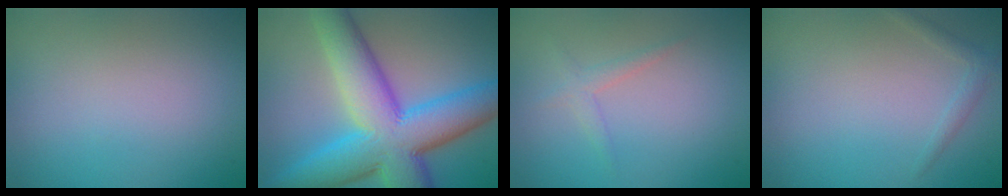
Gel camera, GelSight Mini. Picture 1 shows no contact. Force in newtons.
{"total": 12.7, "press": 12.7, "slide": 0.2}
{"total": 1.3, "press": 1.3, "slide": 0.1}
{"total": 1.1, "press": 1.1, "slide": 0.1}